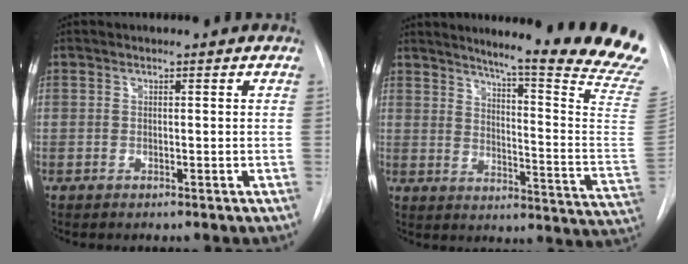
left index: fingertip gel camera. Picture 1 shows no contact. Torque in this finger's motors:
{"motor_torque": [0.47, -0.53, 0.37, 0.09]}